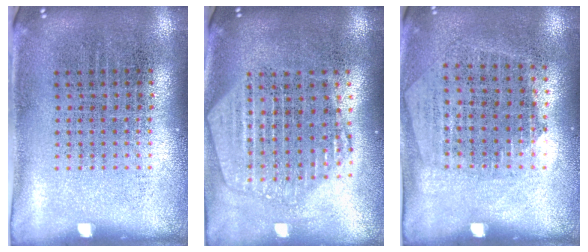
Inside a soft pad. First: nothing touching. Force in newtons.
{"total": 2.2, "press": 1.9, "slide": 1.1}
{"total": 1.2, "press": 1.1, "slide": 0.6}